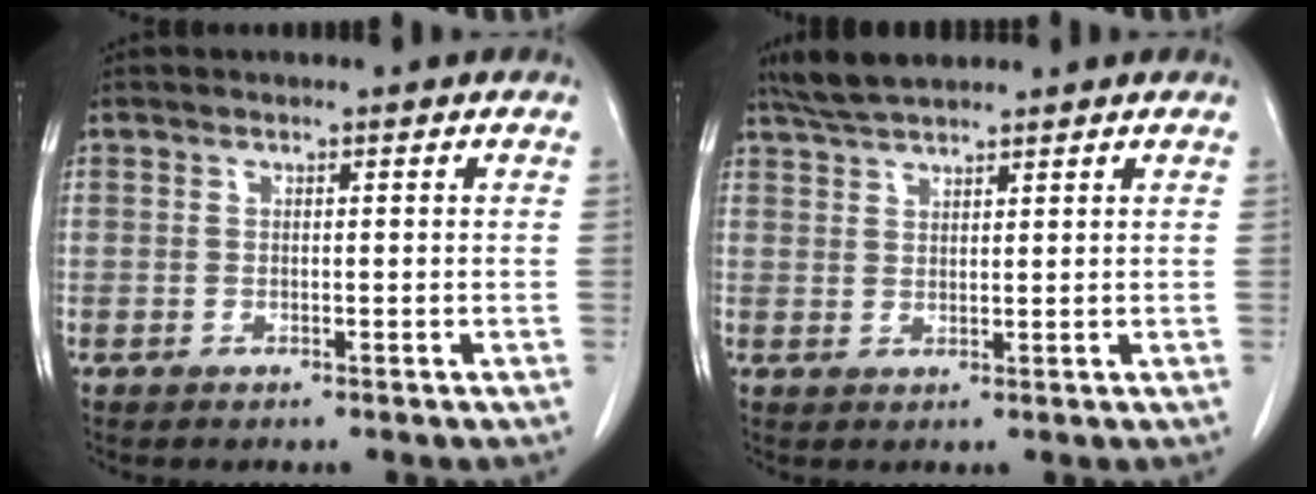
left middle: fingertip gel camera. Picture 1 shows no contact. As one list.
[{"total": 5.0, "force": [4.4, 0.6, 2.1], "torque": [-0.048, 0.018, 0.087]}]